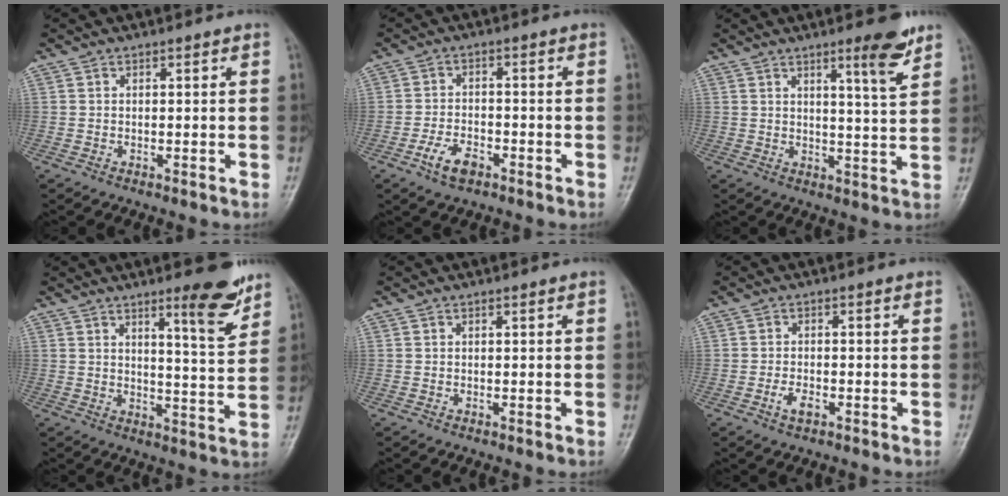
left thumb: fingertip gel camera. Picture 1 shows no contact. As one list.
[{"total": 5.1, "force": [-3.0, 2.7, 3.1], "torque": [-0.056, 0.017, -0.054]}, {"total": 6.8, "force": [4.4, 0.6, 5.1], "torque": [-0.069, -0.033, 0.063]}, {"total": 9.0, "force": [6.0, 1.4, 6.6], "torque": [-0.078, -0.045, 0.084]}, {"total": 0.0}, {"total": 2.6, "force": [-1.4, 1.3, 1.7], "torque": [-0.033, 0.006, -0.024]}]